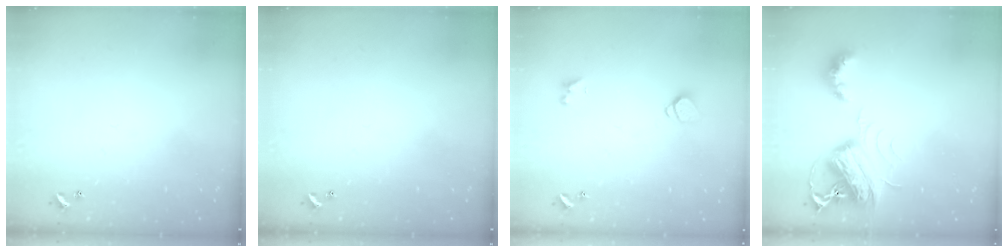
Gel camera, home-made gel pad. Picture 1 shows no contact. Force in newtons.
{"total": 0.0}
{"total": 1.3, "press": 1.2, "slide": 0.4}
{"total": 8.7, "press": 8.7, "slide": 0.5}